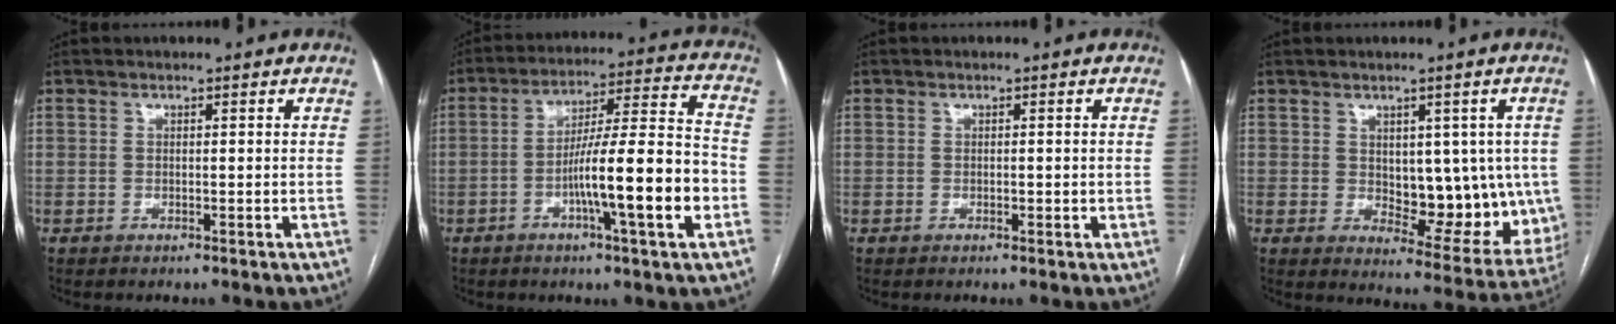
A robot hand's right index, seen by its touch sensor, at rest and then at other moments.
{"total": 15.4, "force": [-4.5, 0.3, 14.7], "torque": [-0.239, 0.006, -0.073]}
{"total": 0.8, "force": [-0.1, 0.4, 0.7], "torque": [-0.010, -0.001, 0.000]}
{"total": 12.3, "force": [0.5, 6.1, 10.7], "torque": [-0.120, 0.000, 0.024]}